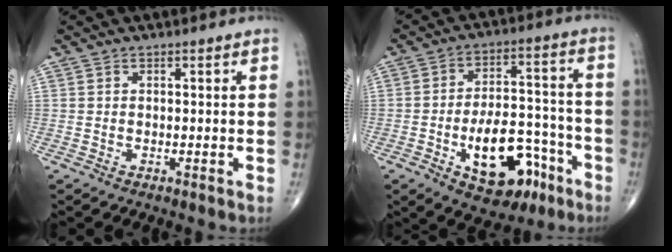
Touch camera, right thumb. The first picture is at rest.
{"total": 16.3, "force": [-7.2, 8.8, 11.7], "torque": [-0.148, 0.052, -0.098]}